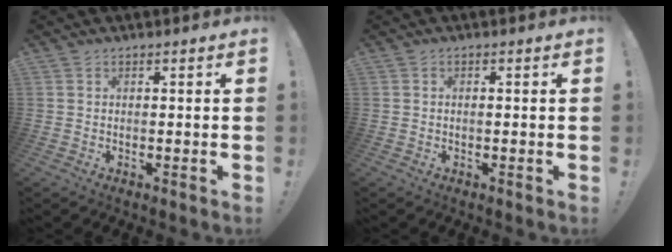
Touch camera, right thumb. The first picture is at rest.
{"total": 0.6, "force": [-0.3, 0.0, 0.5], "torque": [-0.011, 0.000, -0.004]}